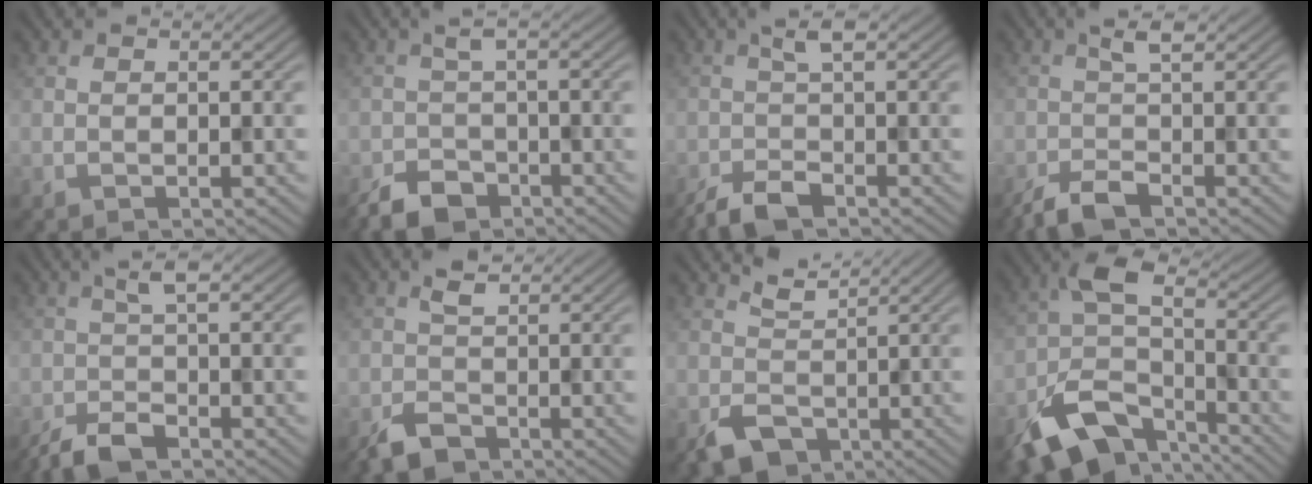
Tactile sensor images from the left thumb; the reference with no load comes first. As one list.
[{"total": 4.5, "force": [-2.9, 2.3, 2.6], "torque": [-0.053, -0.007, -0.056]}, {"total": 4.0, "force": [-2.1, 1.1, 3.2], "torque": [-0.064, -0.002, -0.050]}, {"total": 3.8, "force": [-1.9, 0.9, 3.1], "torque": [-0.063, 0.000, -0.045]}, {"total": 4.3, "force": [-2.4, 1.2, 3.4], "torque": [-0.068, -0.002, -0.055]}, {"total": 3.8, "force": [-1.6, 2.4, 2.5], "torque": [-0.051, -0.001, -0.038]}, {"total": 3.6, "force": [0.3, 2.8, 2.2], "torque": [-0.046, -0.013, 0.011]}, {"total": 12.8, "force": [-7.6, 6.4, 7.9], "torque": [-0.158, -0.023, -0.150]}]